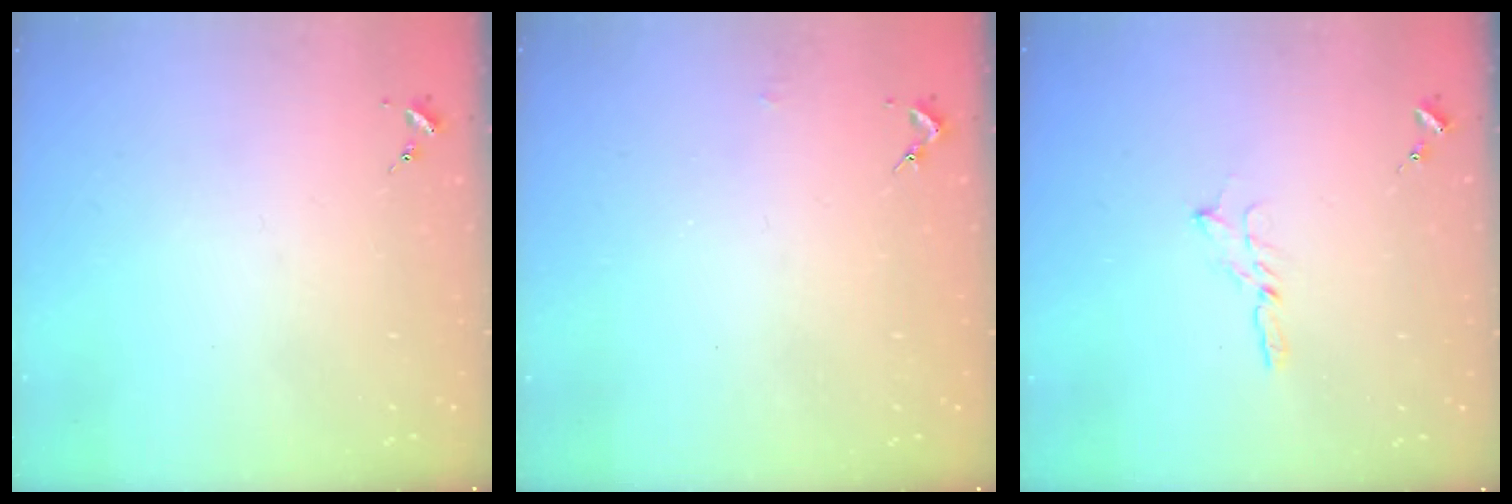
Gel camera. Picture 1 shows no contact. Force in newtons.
{"total": 1.4, "press": 1.4, "slide": 0.1}
{"total": 3.6, "press": 3.6, "slide": 0.1}